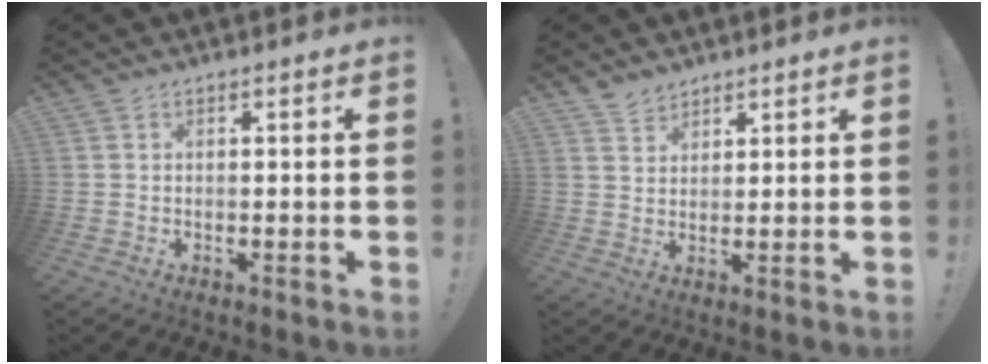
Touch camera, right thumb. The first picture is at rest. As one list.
[{"total": 3.8, "force": [3.3, 1.9, 0.3], "torque": [-0.008, -0.019, 0.064]}]